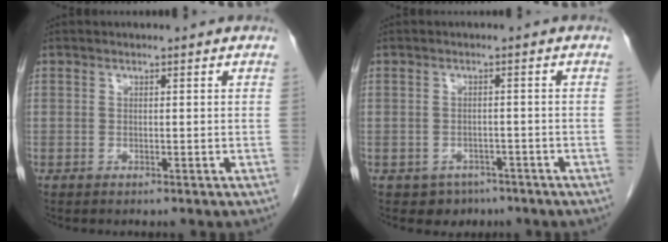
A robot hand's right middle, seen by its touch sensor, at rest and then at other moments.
{"total": 3.5, "force": [-2.2, 2.7, 0.2], "torque": [-0.006, 0.011, -0.025]}